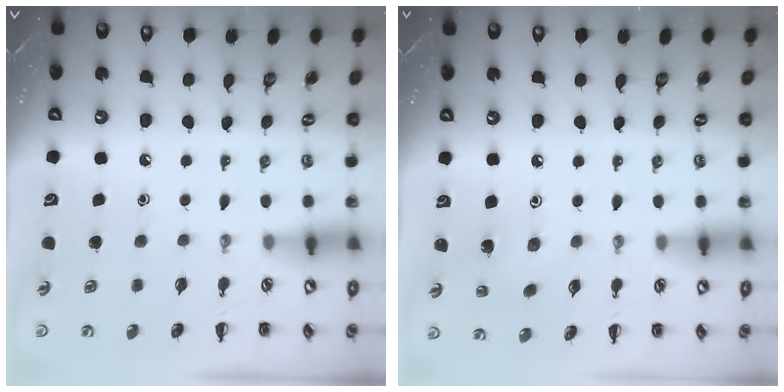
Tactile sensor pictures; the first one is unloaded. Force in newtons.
{"total": 3.7, "press": 3.6, "slide": 1.1}